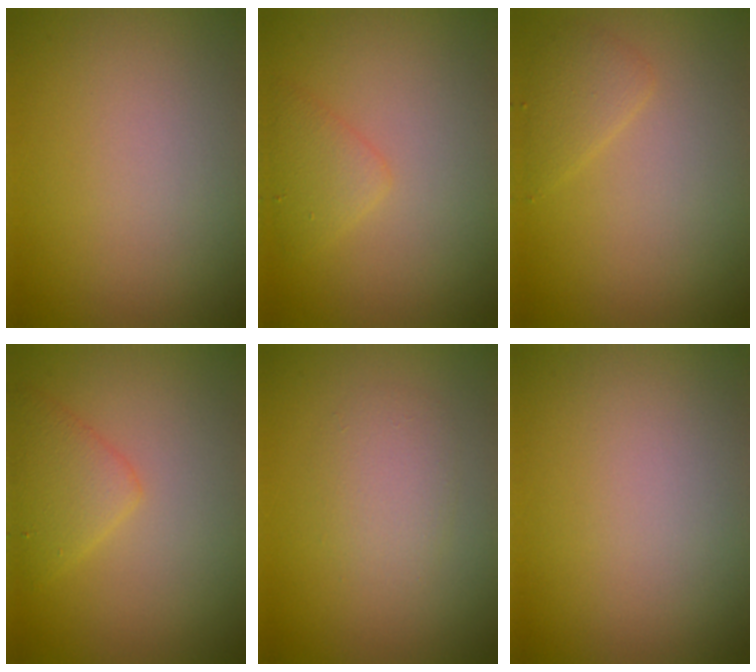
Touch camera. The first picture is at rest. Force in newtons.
{"total": 1.9, "press": 1.9, "slide": 0.0}
{"total": 1.7, "press": 1.7, "slide": 0.1}
{"total": 2.7, "press": 2.7, "slide": 0.2}
{"total": 2.0, "press": 2.0, "slide": 0.0}
{"total": 0.0}